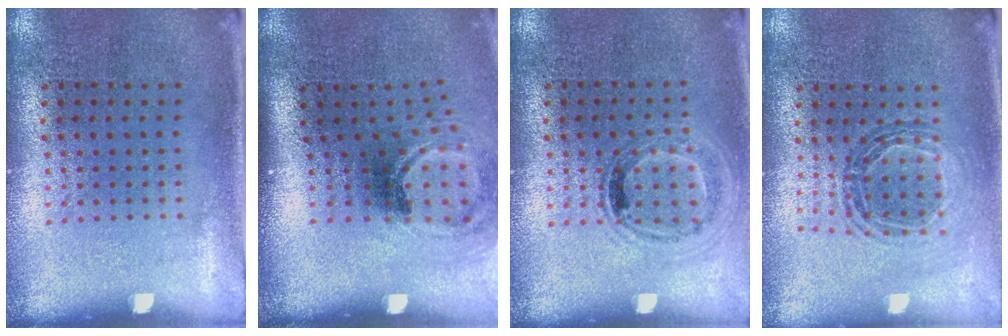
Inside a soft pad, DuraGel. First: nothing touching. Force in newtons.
{"total": 2.0, "press": 1.2, "slide": 1.6}
{"total": 1.0, "press": 0.9, "slide": 0.4}
{"total": 0.9, "press": 0.9, "slide": 0.2}